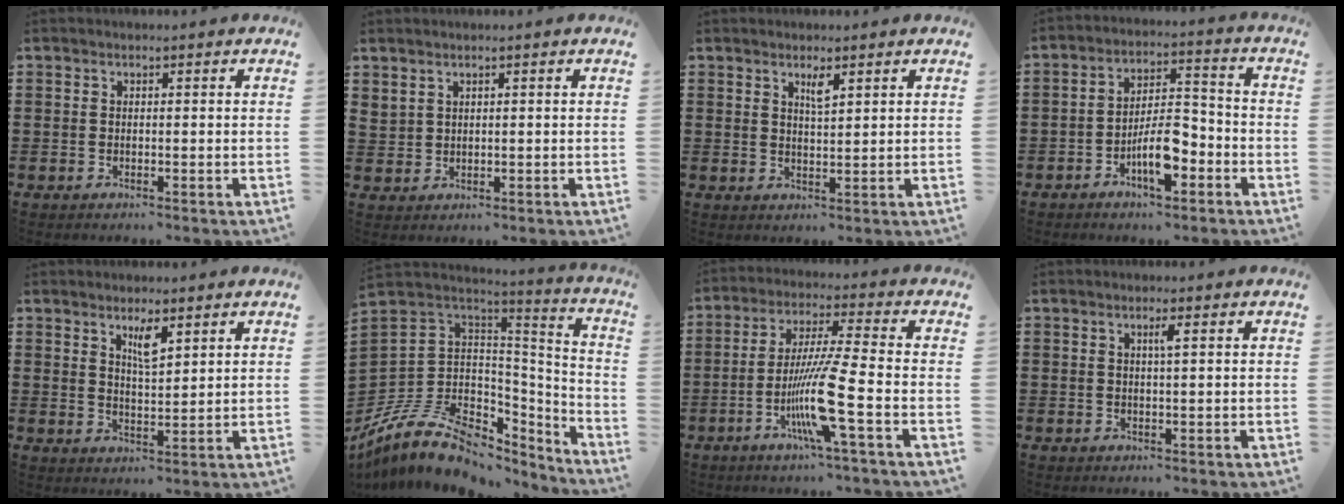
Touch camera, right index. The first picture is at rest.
{"total": 1.6, "force": [1.4, 0.7, 0.3], "torque": [-0.009, 0.001, 0.027]}
{"total": 2.3, "force": [1.5, 0.5, 1.7], "torque": [-0.028, -0.002, 0.023]}
{"total": 8.0, "force": [-4.0, 2.9, 6.3], "torque": [-0.122, 0.005, -0.073]}
{"total": 3.7, "force": [2.3, 1.0, 2.8], "torque": [-0.043, -0.002, 0.036]}
{"total": 12.8, "force": [-7.2, 7.9, 7.1], "torque": [-0.165, 0.013, -0.125]}
{"total": 11.4, "force": [-4.1, -0.1, 10.6], "torque": [-0.212, -0.014, -0.082]}
{"total": 1.4, "force": [0.5, -0.1, 1.3], "torque": [-0.025, -0.001, 0.006]}